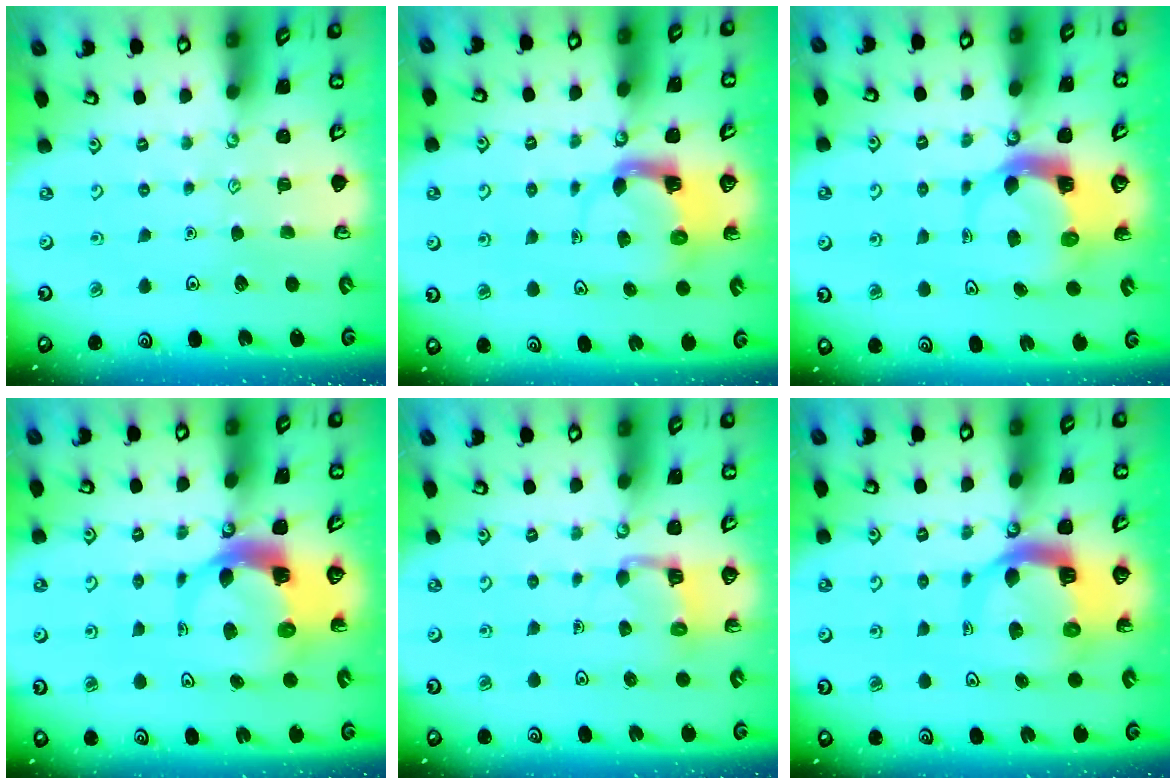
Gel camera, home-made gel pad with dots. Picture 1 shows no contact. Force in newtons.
{"total": 3.7, "press": 3.7, "slide": 0.7}
{"total": 5.2, "press": 5.1, "slide": 0.6}
{"total": 6.8, "press": 6.7, "slide": 1.2}
{"total": 2.8, "press": 2.8, "slide": 0.2}
{"total": 10.3, "press": 10.3, "slide": 1.2}